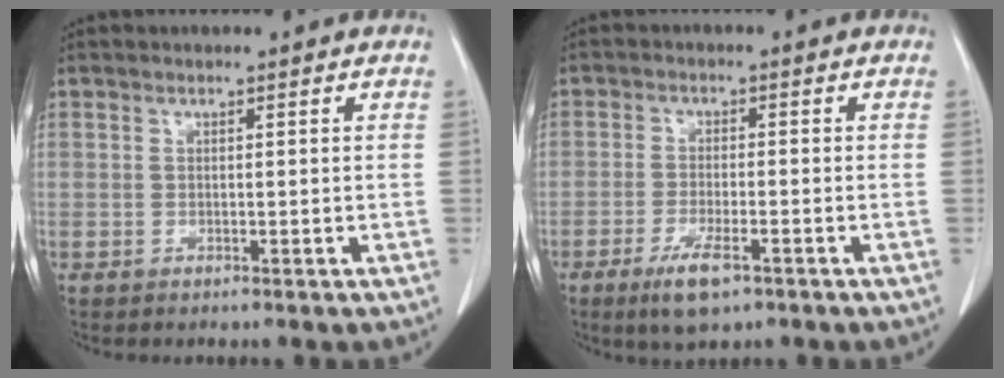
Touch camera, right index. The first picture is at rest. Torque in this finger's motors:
{"motor_torque": [0.51, -0.34, 0.18, 0.07]}